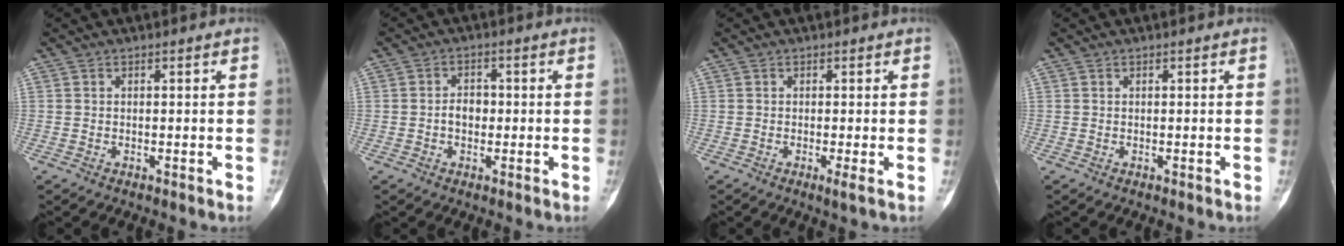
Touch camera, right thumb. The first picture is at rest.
{"total": 3.2, "force": [-0.4, 2.4, 2.1], "torque": [-0.019, 0.010, -0.014]}
{"total": 1.1, "force": [-0.2, -0.1, 1.1], "torque": [-0.026, -0.006, -0.006]}
{"total": 0.0}